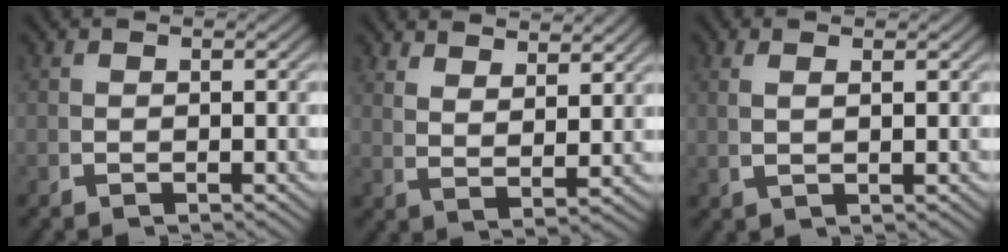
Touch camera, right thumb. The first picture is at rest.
{"total": 3.7, "force": [3.3, 0.3, 1.8], "torque": [-0.024, 0.002, 0.066]}
{"total": 1.5, "force": [1.0, -0.4, 1.1], "torque": [-0.023, 0.006, 0.027]}